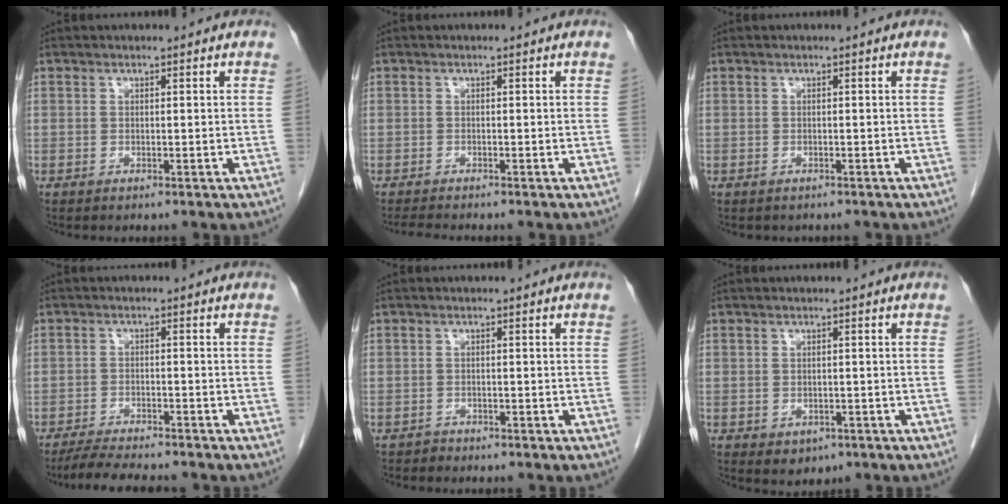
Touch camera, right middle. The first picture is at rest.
{"total": 2.5, "force": [-2.3, -0.3, 1.0], "torque": [-0.019, -0.009, -0.039]}
{"total": 1.3, "force": [-1.1, 0.7, 0.2], "torque": [-0.012, 0.000, -0.013]}
{"total": 6.9, "force": [-6.2, 0.8, 2.9], "torque": [-0.048, -0.017, -0.102]}
{"total": 0.9, "force": [-0.7, 0.4, -0.2], "torque": [-0.003, 0.001, -0.017]}
{"total": 2.4, "force": [-1.0, 1.9, 1.2], "torque": [-0.013, 0.000, 0.001]}